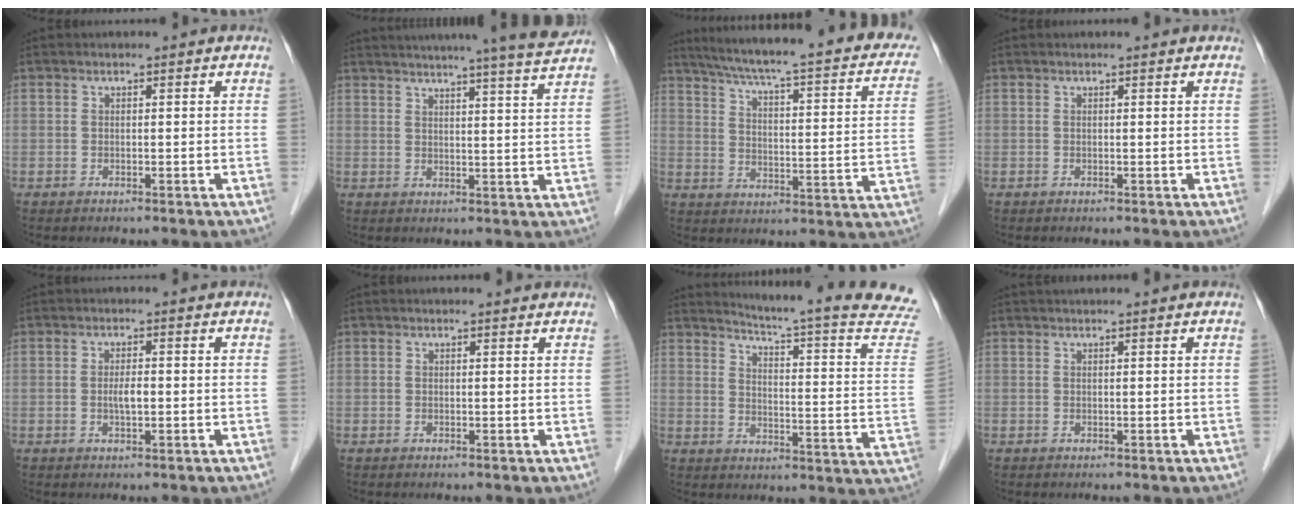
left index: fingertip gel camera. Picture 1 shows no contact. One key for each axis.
{"total": 17.5, "fx": 16.0, "fy": -1.6, "fz": 7.1, "tx": -0.115, "ty": -0.037, "tz": 0.196}
{"total": 27.0, "fx": 21.6, "fy": 4.0, "fz": 15.8, "tx": -0.229, "ty": -0.010, "tz": 0.265}
{"total": 0.8, "fx": 0.8, "fy": 0.0, "fz": 0.2, "tx": -0.009, "ty": 0.004, "tz": 0.008}
{"total": 2.0, "fx": -0.3, "fy": 0.5, "fz": 1.9, "tx": -0.038, "ty": 0.002, "tz": -0.005}
{"total": 1.8, "fx": 1.8, "fy": 0.2, "fz": 0.2, "tx": -0.013, "ty": 0.003, "tz": 0.015}
{"total": 21.5, "fx": 19.9, "fy": -0.8, "fz": 8.3, "tx": -0.120, "ty": -0.109, "tz": 0.229}
{"total": 1.4, "fx": 1.3, "fy": -0.3, "fz": 0.6, "tx": -0.009, "ty": 0.019, "tz": 0.029}